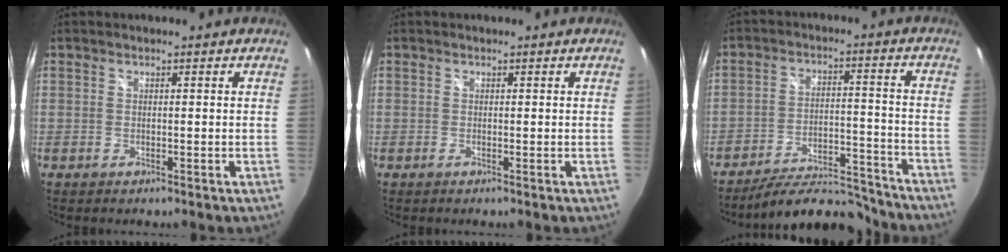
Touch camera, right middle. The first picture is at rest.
{"total": 0.0}
{"total": 14.4, "force": [-13.5, 3.4, 3.9], "torque": [-0.075, 0.019, -0.187]}